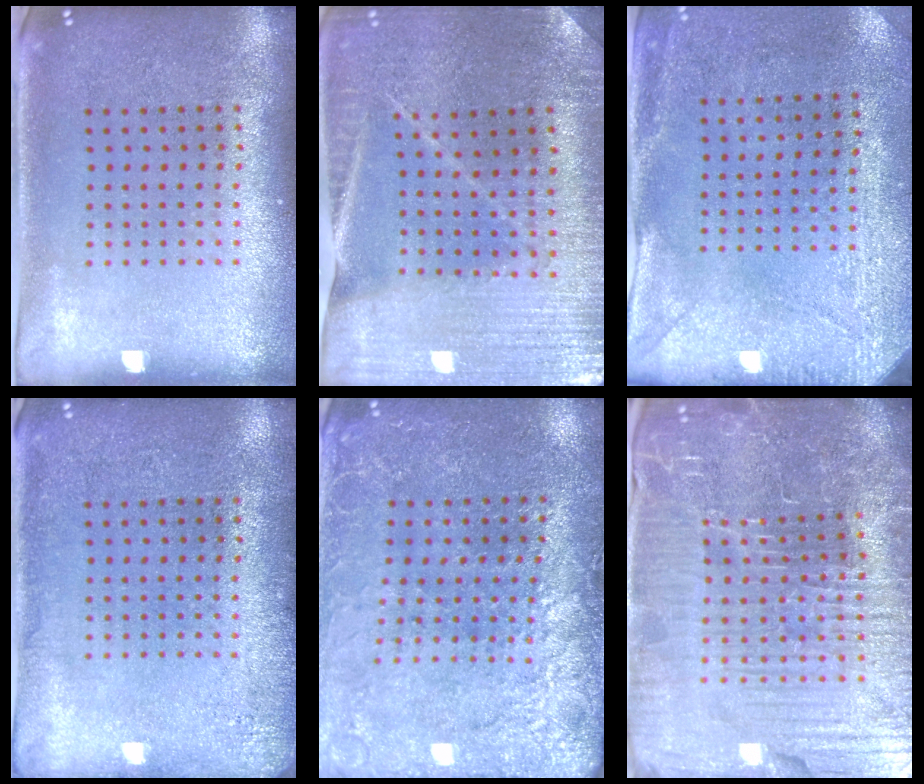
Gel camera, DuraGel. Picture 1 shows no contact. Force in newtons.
{"total": 2.0, "press": 2.0, "slide": 0.1}
{"total": 2.9, "press": 2.3, "slide": 1.8}
{"total": 1.8, "press": 1.8, "slide": 0.3}
{"total": 2.8, "press": 2.8, "slide": 0.1}
{"total": 7.4, "press": 6.5, "slide": 3.5}